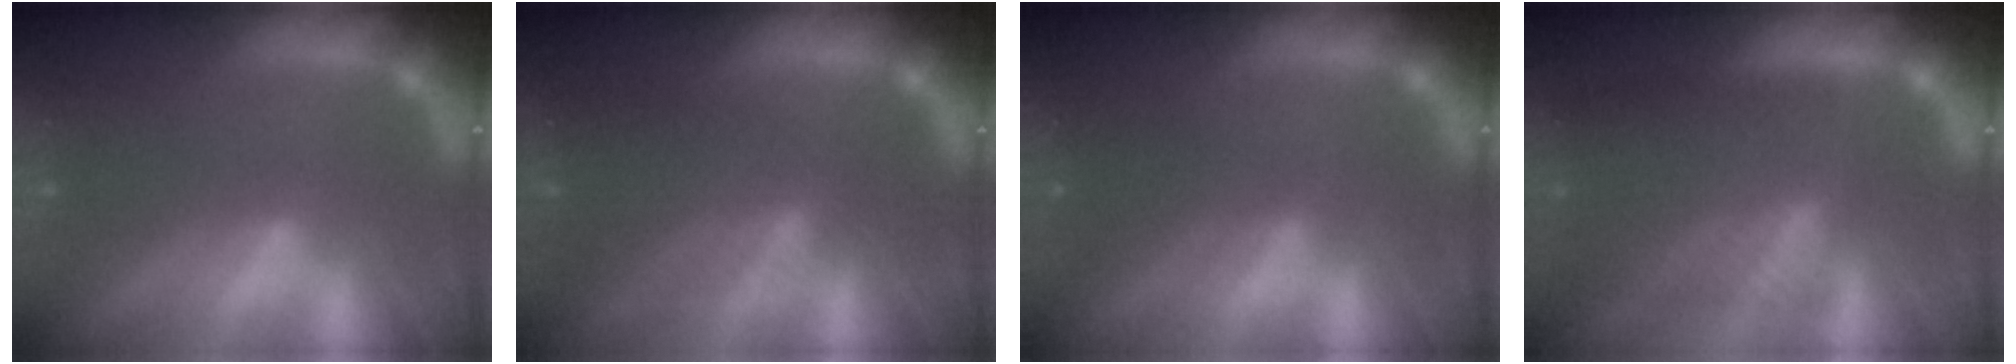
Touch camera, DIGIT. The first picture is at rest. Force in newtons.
{"total": 6.1}
{"total": 2.5}
{"total": 9.5}